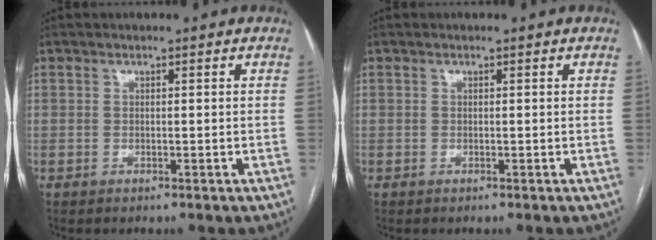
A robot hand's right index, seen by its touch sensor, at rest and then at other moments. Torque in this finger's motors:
{"motor_torque": [0.00, 0.00, 0.00, 0.00]}